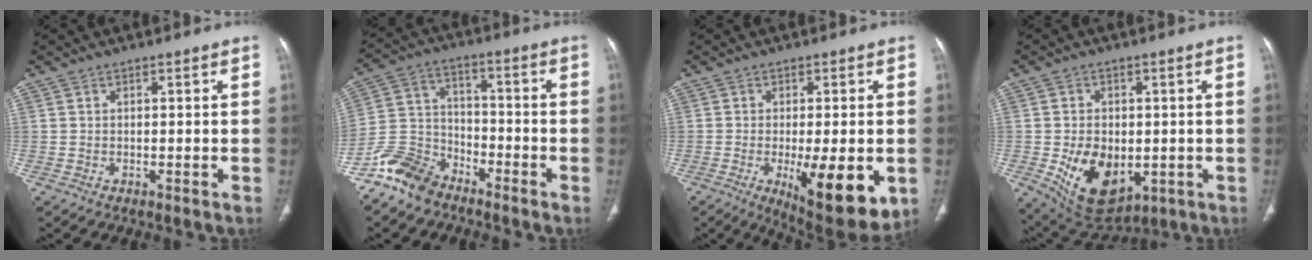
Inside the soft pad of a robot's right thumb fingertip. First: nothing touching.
{"total": 10.3, "force": [-8.0, 5.6, 3.2], "torque": [-0.060, 0.050, -0.168]}
{"total": 14.6, "force": [-3.9, 4.9, 13.2], "torque": [-0.170, -0.023, -0.041]}
{"total": 12.9, "force": [-2.4, 8.4, 9.4], "torque": [-0.130, -0.007, -0.015]}